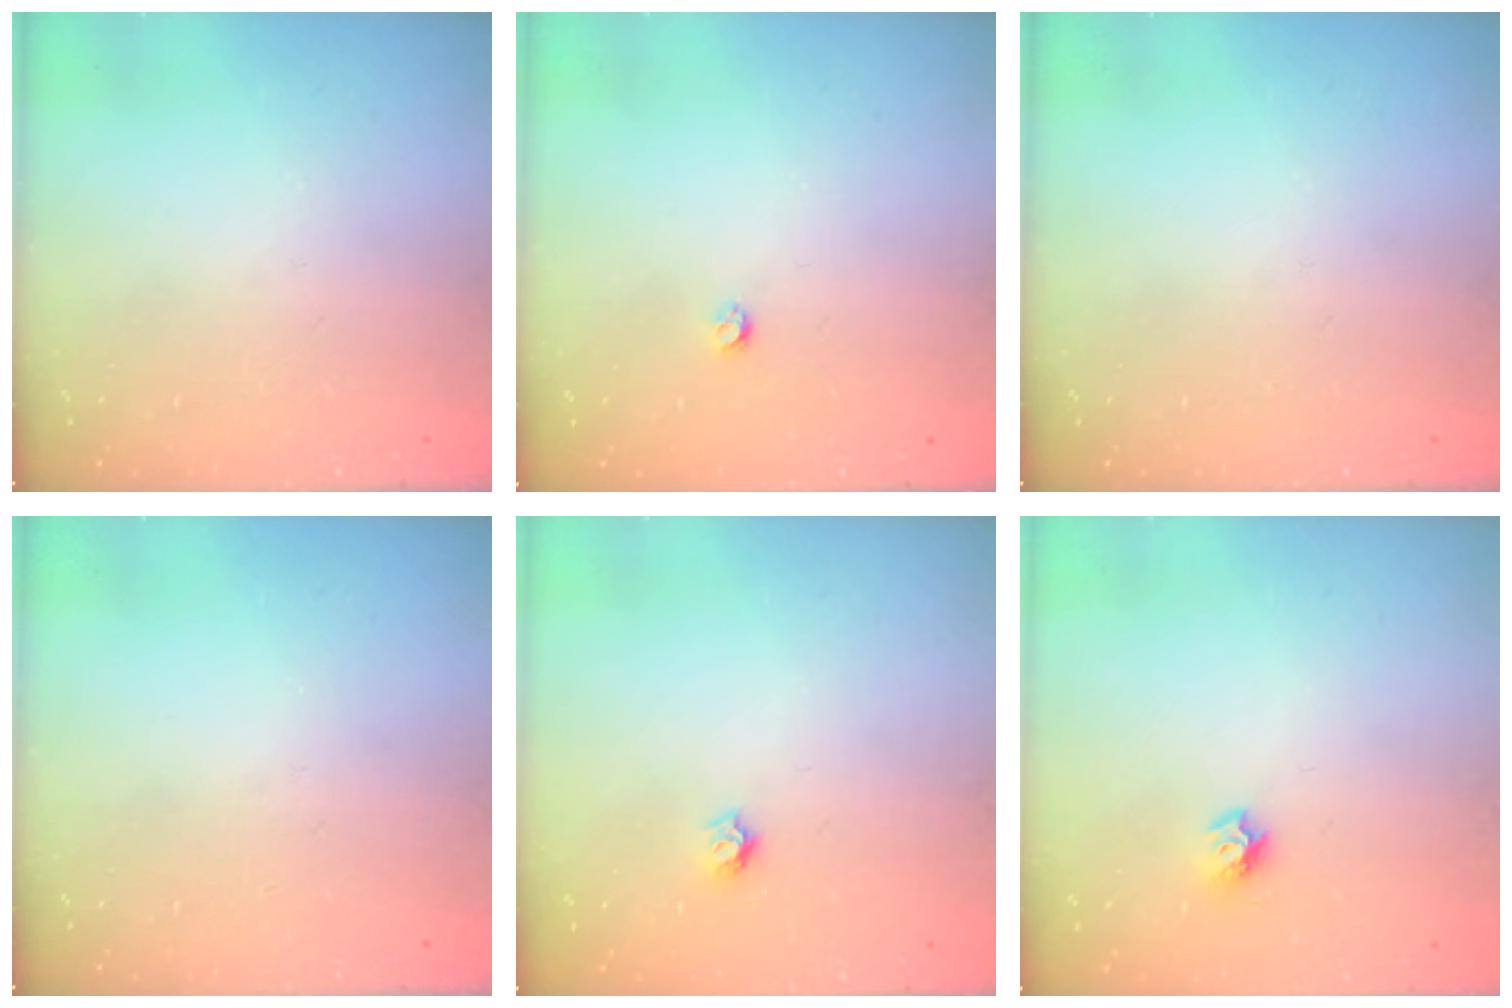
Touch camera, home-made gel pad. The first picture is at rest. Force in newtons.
{"total": 2.9, "press": 2.8, "slide": 0.5}
{"total": 0.0}
{"total": 0.0}
{"total": 5.1, "press": 5.1, "slide": 0.4}
{"total": 7.0, "press": 7.0, "slide": 0.7}